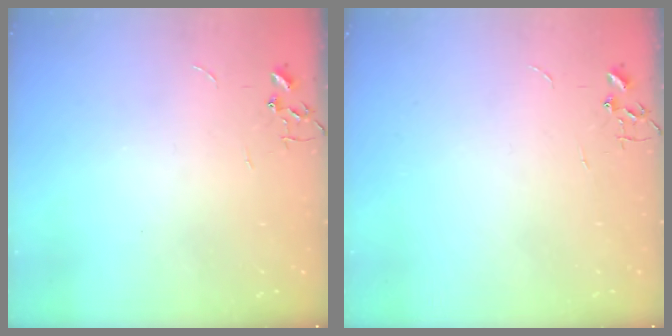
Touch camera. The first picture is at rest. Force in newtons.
{"total": 0.0}